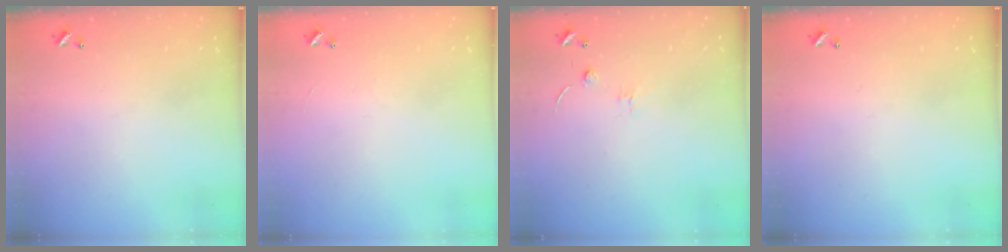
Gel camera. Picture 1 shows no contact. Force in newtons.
{"total": 1.2, "press": 1.1, "slide": 0.4}
{"total": 1.3, "press": 1.2, "slide": 0.5}
{"total": 0.0}